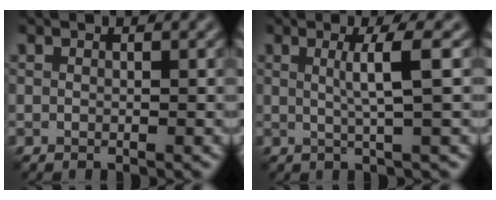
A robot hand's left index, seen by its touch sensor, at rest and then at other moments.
{"total": 3.4, "force": [0.6, 0.6, 3.2], "torque": [-0.050, 0.002, 0.008]}